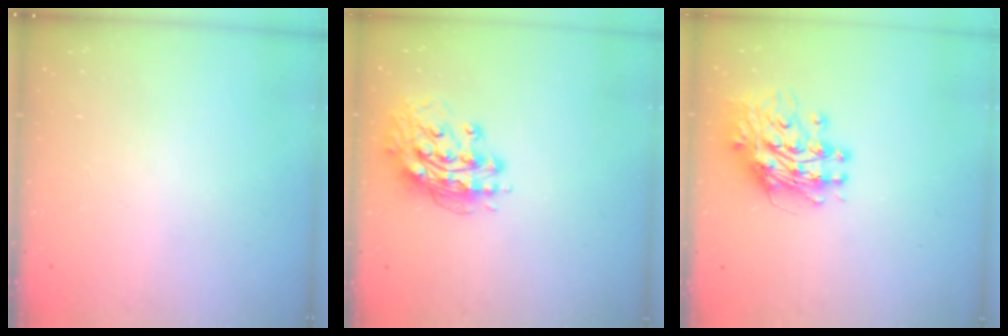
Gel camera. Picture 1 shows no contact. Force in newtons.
{"total": 13.5, "press": 13.4, "slide": 1.3}
{"total": 13.5, "press": 13.4, "slide": 1.4}